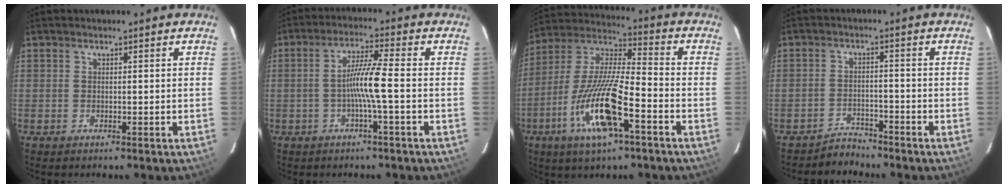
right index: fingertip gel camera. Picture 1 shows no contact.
{"total": 6.2, "force": [-1.1, -0.8, 6.1], "torque": [-0.115, 0.007, -0.023]}
{"total": 16.7, "force": [-6.8, 2.8, 14.9], "torque": [-0.306, -0.014, -0.125]}
{"total": 3.0, "force": [-2.7, 0.8, -1.0], "torque": [0.021, -0.004, -0.045]}